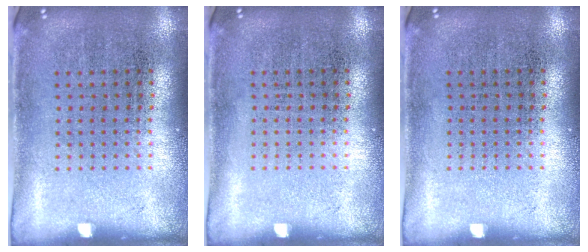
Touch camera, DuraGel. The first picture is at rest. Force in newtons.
{"total": 0.0}
{"total": 0.0}